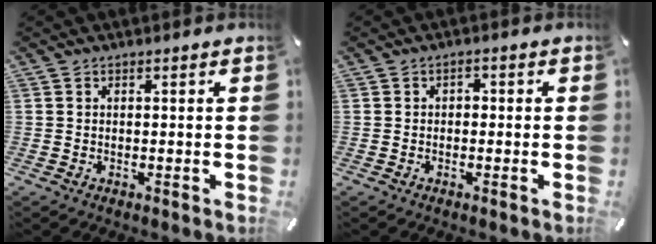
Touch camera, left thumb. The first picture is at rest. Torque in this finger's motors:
{"motor_torque": [-0.13, -0.01, 0.08, 0.16, -0.02]}